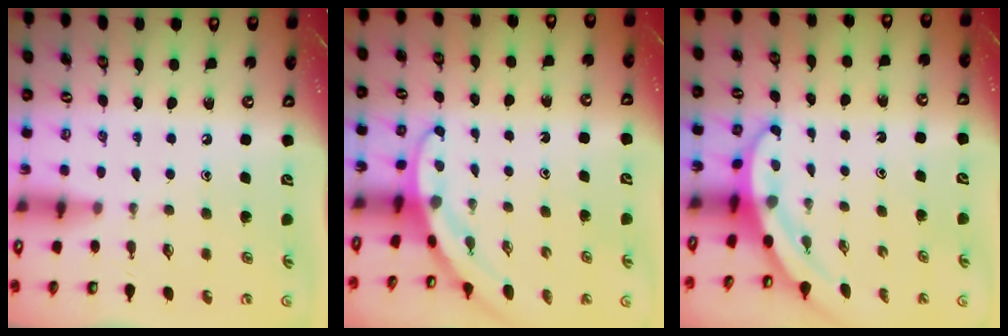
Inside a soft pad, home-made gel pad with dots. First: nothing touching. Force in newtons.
{"total": 2.7, "press": 2.7, "slide": 0.0}
{"total": 3.4, "press": 3.4, "slide": 0.1}